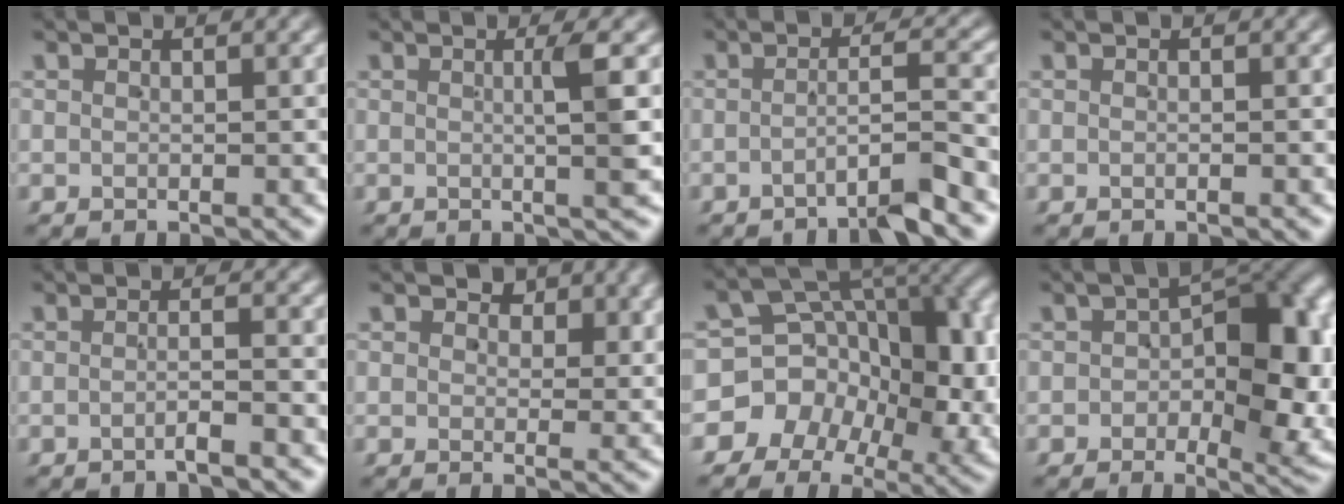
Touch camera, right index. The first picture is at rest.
{"total": 2.6, "force": [0.3, -0.4, 2.6], "torque": [-0.035, 0.003, 0.003]}
{"total": 3.5, "force": [-2.5, -0.3, 2.4], "torque": [-0.038, -0.001, -0.041]}
{"total": 0.0}
{"total": 1.5, "force": [-1.1, -0.2, 1.0], "torque": [-0.015, 0.001, -0.026]}
{"total": 2.0, "force": [1.2, 1.3, 0.9], "torque": [-0.007, -0.008, 0.020]}
{"total": 16.3, "force": [-0.9, 13.2, 9.6], "torque": [-0.199, -0.034, -0.016]}
{"total": 9.3, "force": [-0.7, 4.5, 8.1], "torque": [-0.093, 0.000, -0.010]}